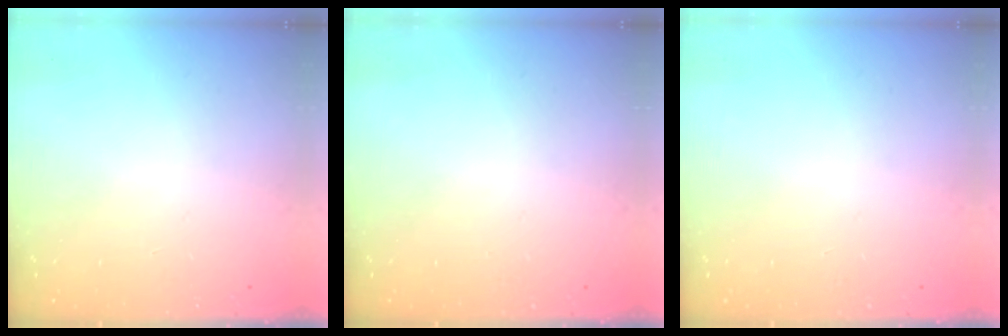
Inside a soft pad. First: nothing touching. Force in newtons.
{"total": 0.0}
{"total": 0.0}